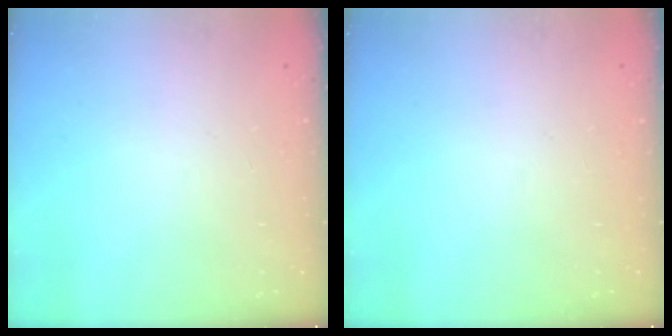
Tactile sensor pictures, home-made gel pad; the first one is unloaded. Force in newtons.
{"total": 0.0}